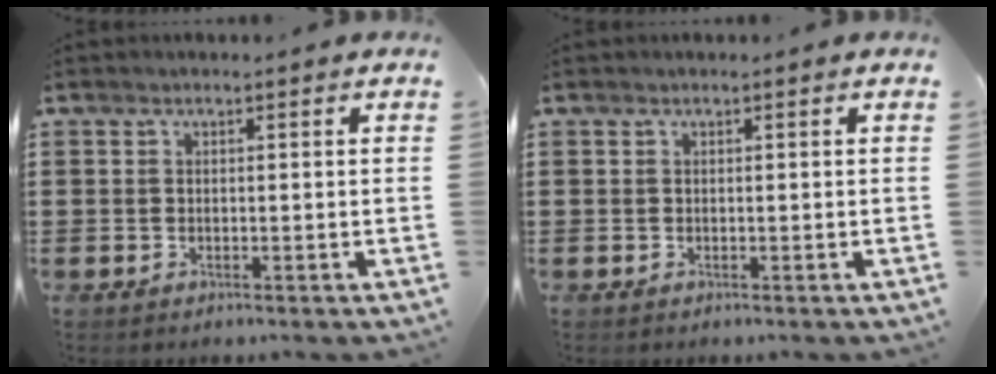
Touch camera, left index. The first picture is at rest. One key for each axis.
{"total": 0.0}